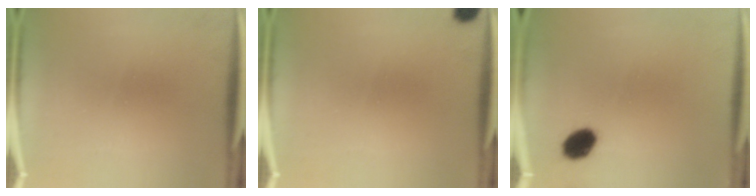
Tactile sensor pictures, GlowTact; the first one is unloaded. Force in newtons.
{"total": 2.5}
{"total": 5.5}